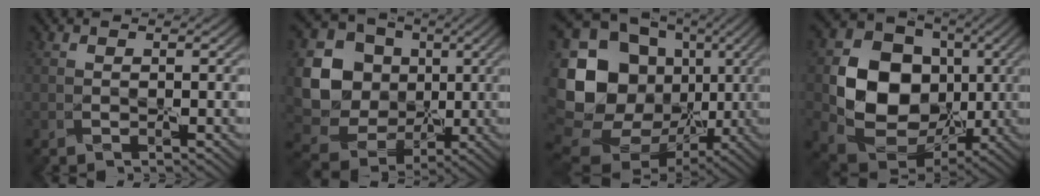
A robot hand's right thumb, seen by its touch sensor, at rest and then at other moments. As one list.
[{"total": 12.1, "force": [1.5, 11.1, 4.5], "torque": [-0.153, -0.015, 0.032]}, {"total": 19.3, "force": [1.1, 16.7, 9.7], "torque": [-0.236, -0.010, 0.031]}, {"total": 12.2, "force": [0.3, 10.3, 6.6], "torque": [-0.139, -0.010, 0.002]}]